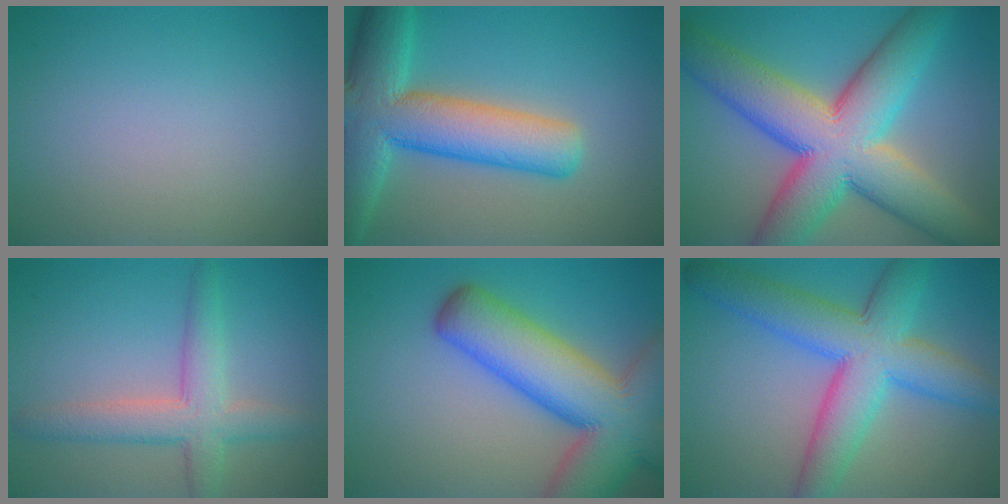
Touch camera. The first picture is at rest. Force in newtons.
{"total": 10.6, "press": 10.6, "slide": 0.7}
{"total": 13.9, "press": 13.9, "slide": 0.6}
{"total": 4.5, "press": 4.5, "slide": 0.1}
{"total": 13.4, "press": 13.3, "slide": 0.7}
{"total": 9.0, "press": 9.0, "slide": 0.2}